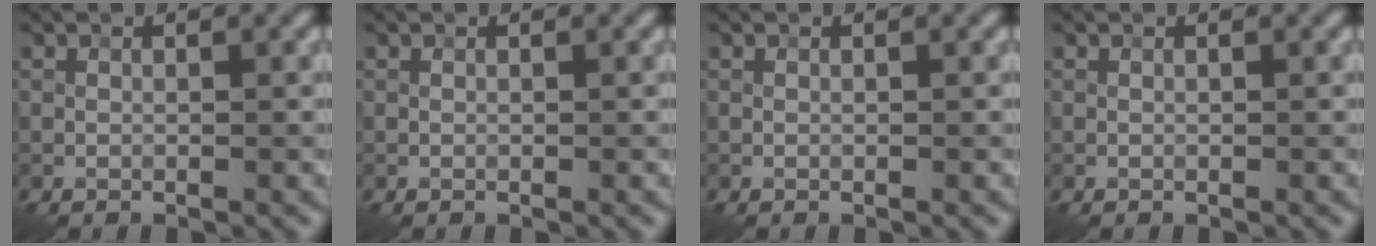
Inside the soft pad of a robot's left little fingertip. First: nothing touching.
{"total": 0.0}
{"total": 0.0}
{"total": 0.0}